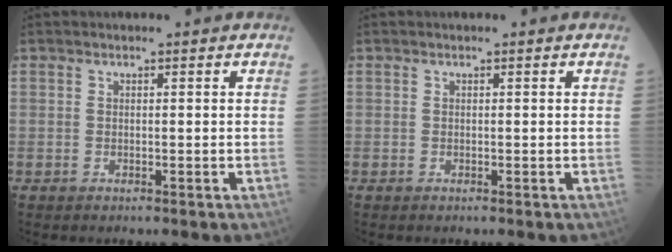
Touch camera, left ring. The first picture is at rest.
{"total": 0.0}